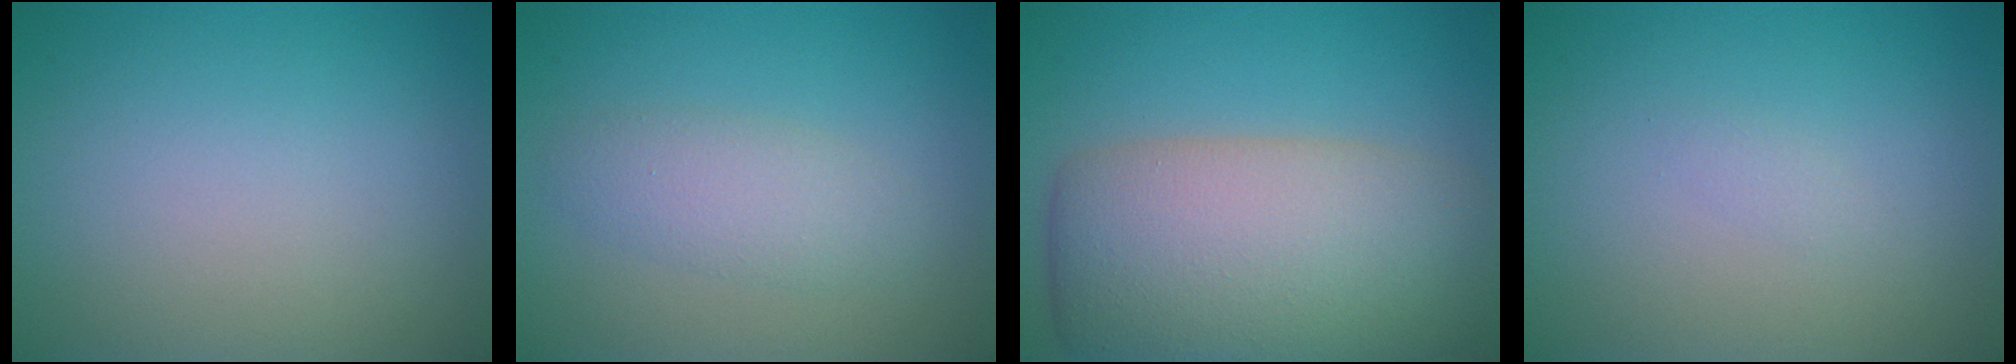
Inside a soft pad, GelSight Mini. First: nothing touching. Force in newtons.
{"total": 2.6, "press": 2.6, "slide": 0.1}
{"total": 11.0, "press": 11.0, "slide": 0.5}
{"total": 0.6, "press": 0.6, "slide": 0.0}